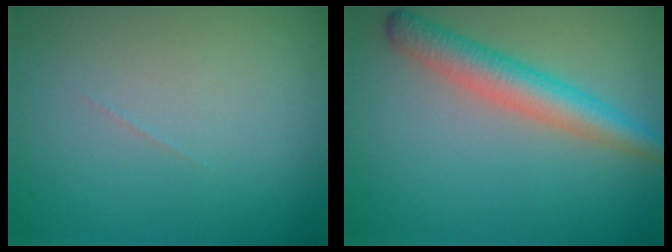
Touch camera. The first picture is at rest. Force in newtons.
{"total": 4.0, "press": 4.0, "slide": 0.1}